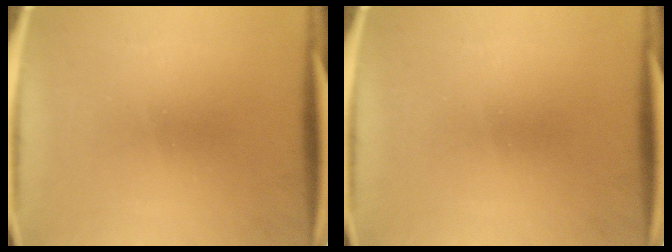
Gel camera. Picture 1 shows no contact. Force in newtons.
{"total": 0.0}